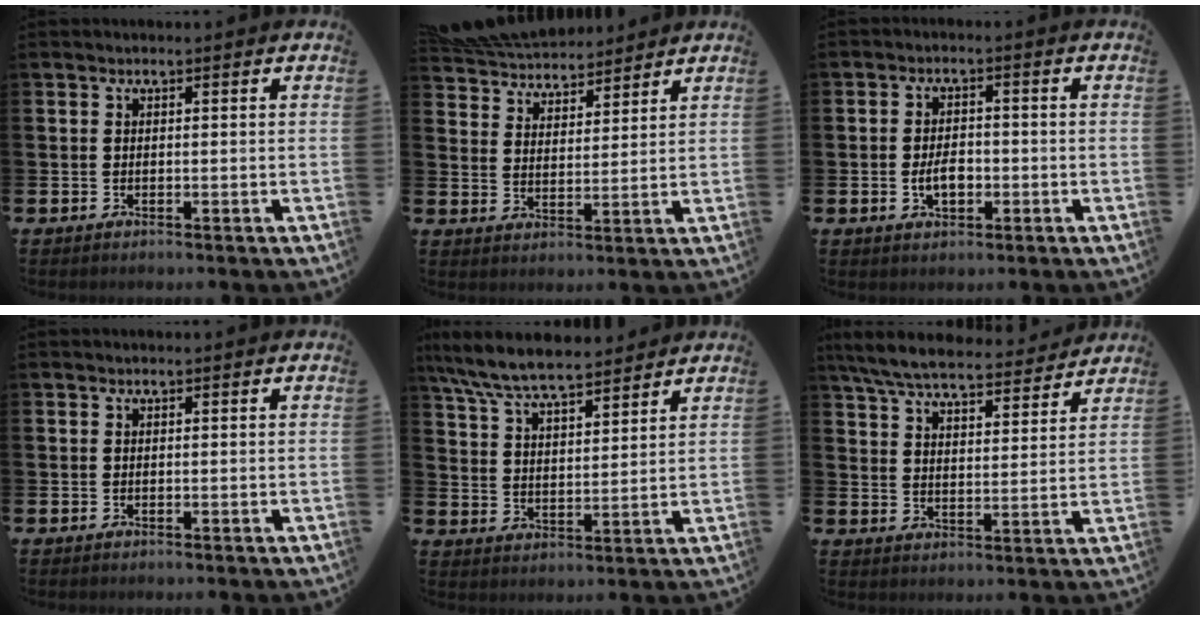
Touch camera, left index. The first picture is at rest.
{"total": 6.4, "force": [6.3, 1.2, 0.1], "torque": [-0.032, -0.034, 0.115]}
{"total": 3.3, "force": [-0.8, 2.0, 2.5], "torque": [-0.035, -0.002, -0.018]}
{"total": 0.0}
{"total": 8.1, "force": [7.6, 1.1, 2.5], "torque": [-0.076, -0.039, 0.137]}
{"total": 7.5, "force": [7.0, 1.2, 2.4], "torque": [-0.074, -0.041, 0.122]}